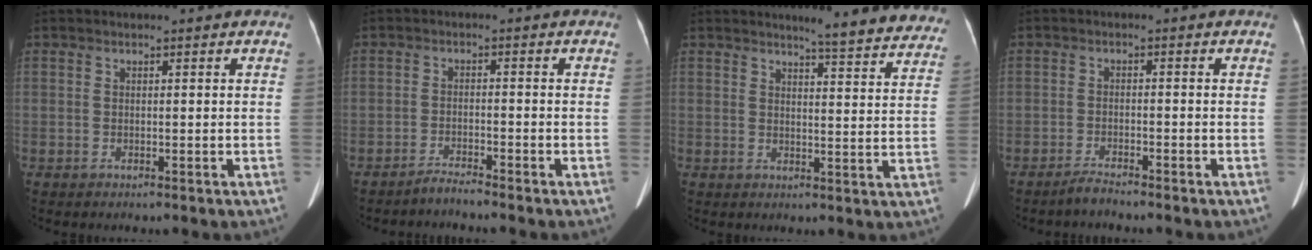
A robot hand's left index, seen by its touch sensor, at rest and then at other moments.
{"total": 2.2, "force": [-2.1, -0.5, 0.3], "torque": [-0.009, -0.008, -0.041]}
{"total": 13.0, "force": [12.3, 1.1, 4.3], "torque": [-0.031, -0.047, 0.119]}
{"total": 2.1, "force": [-2.0, -0.2, 0.5], "torque": [-0.018, -0.007, -0.037]}